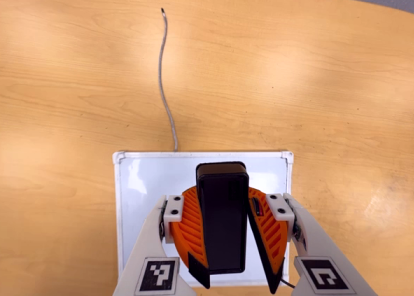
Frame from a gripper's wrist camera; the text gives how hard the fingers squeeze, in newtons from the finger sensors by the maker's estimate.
{"total": 9.1, "left": 9.5, "right": 8.7}